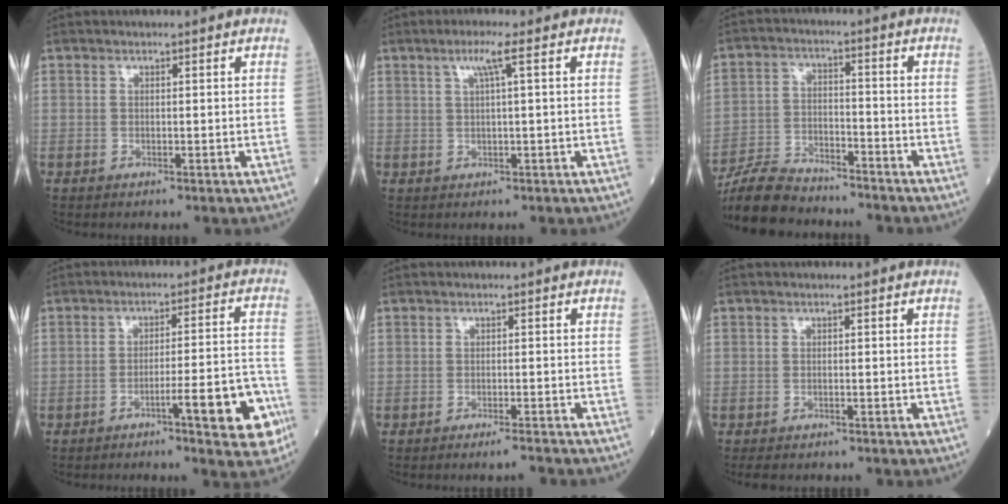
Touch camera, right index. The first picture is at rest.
{"total": 2.9, "force": [1.2, -0.5, 2.6], "torque": [-0.056, 0.006, 0.025]}
{"total": 10.1, "force": [-9.4, 2.6, 2.7], "torque": [-0.059, -0.006, -0.172]}
{"total": 9.6, "force": [-4.7, 1.0, 8.3], "torque": [-0.109, 0.018, -0.059]}
{"total": 2.4, "force": [-2.1, -0.4, 0.9], "torque": [-0.016, -0.004, -0.030]}
{"total": 3.2, "force": [-2.6, 1.4, 1.0], "torque": [-0.018, -0.002, -0.034]}